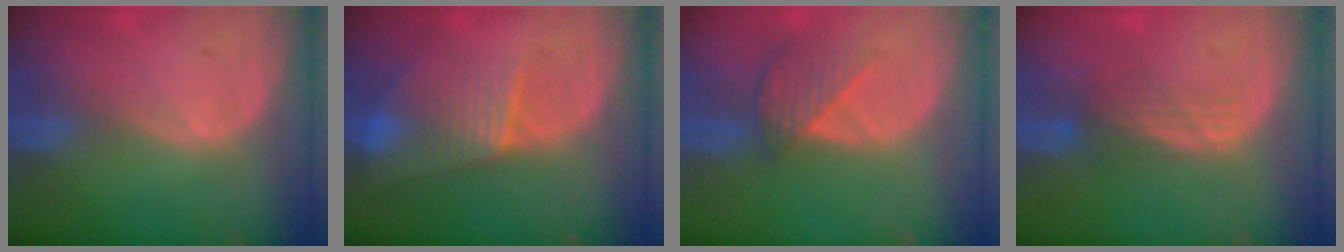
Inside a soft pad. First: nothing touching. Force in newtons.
{"total": 7.8, "press": 7.1, "slide": 3.2}
{"total": 4.6, "press": 4.2, "slide": 1.8}
{"total": 3.6, "press": 2.9, "slide": 2.2}